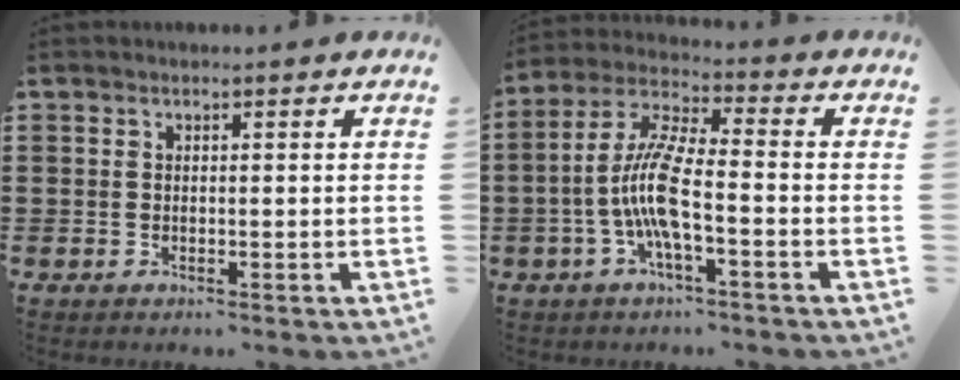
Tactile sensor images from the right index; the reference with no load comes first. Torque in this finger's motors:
{"motor_torque": [2.14, 0.00, 1.05, 0.21]}